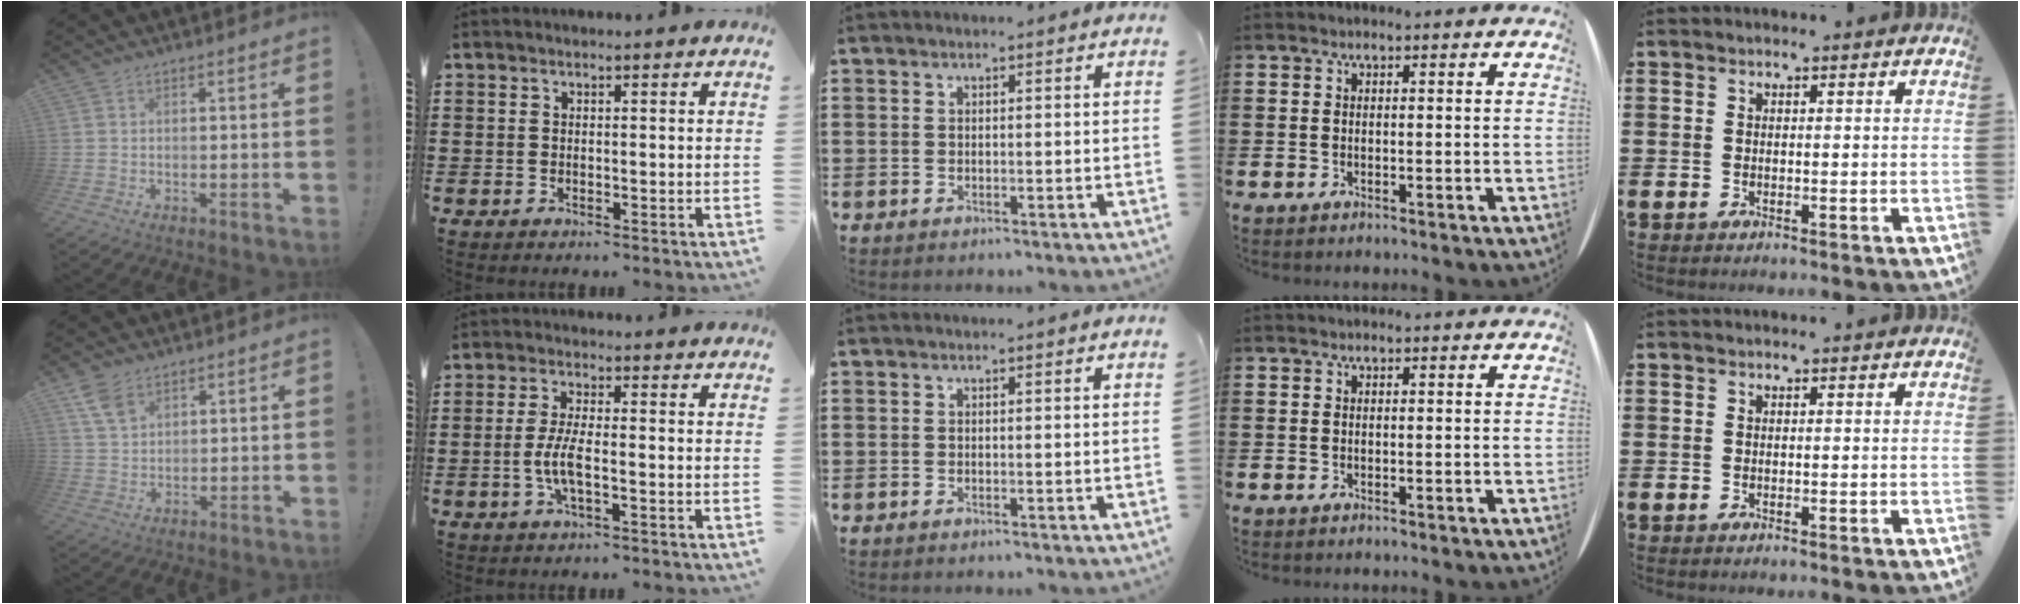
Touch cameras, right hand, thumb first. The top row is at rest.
{"thumb": {"total": 6.3, "force": [3.9, 3.6, 3.4], "torque": [-0.066, -0.014, 0.078]}, "index": {"total": 4.8, "force": [-1.3, 1.1, 4.5], "torque": [-0.101, -0.006, -0.029]}}